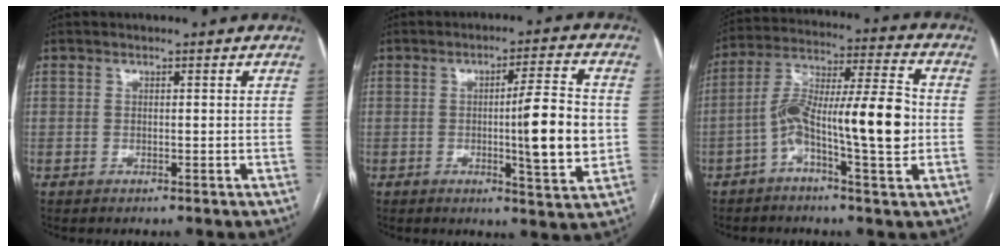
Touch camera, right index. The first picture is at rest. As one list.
[{"total": 11.1, "force": [-0.7, 0.6, 11.0], "torque": [-0.154, -0.005, -0.013]}, {"total": 15.5, "force": [-3.1, 2.1, 15.0], "torque": [-0.265, 0.026, -0.053]}]